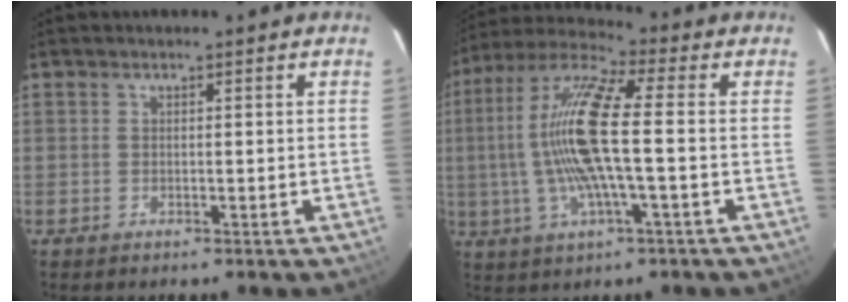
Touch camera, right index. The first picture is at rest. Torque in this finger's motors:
{"motor_torque": [2.14, 0.00, 1.05, 0.21]}